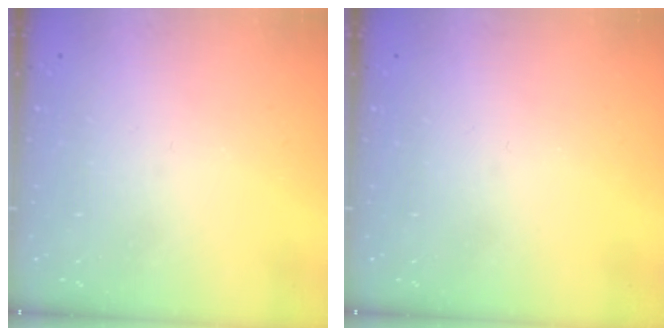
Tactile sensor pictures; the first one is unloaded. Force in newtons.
{"total": 0.0}